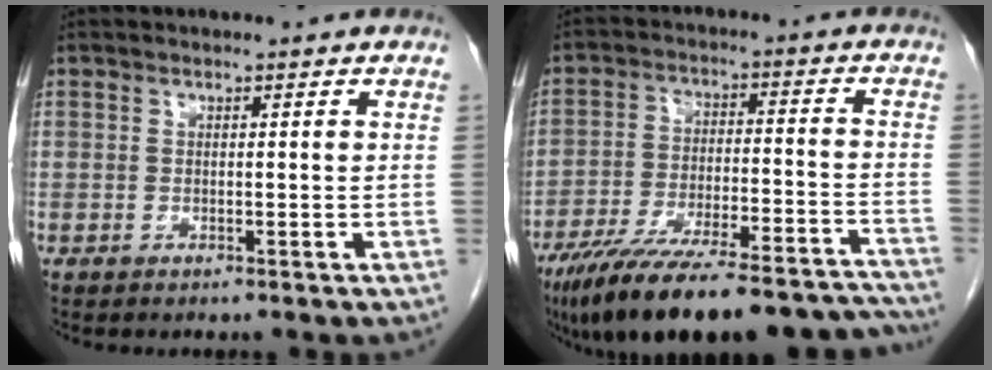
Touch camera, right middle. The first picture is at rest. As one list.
[{"total": 25.8, "force": [-21.9, 5.1, 12.6], "torque": [-0.157, -0.010, -0.315]}]